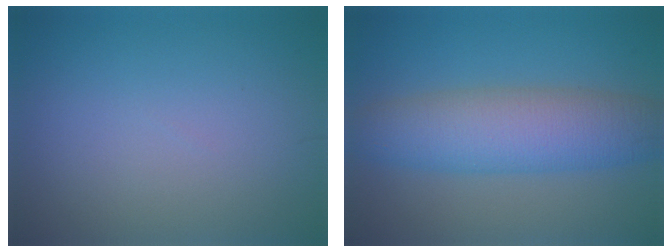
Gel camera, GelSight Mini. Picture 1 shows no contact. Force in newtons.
{"total": 7.1, "press": 7.1, "slide": 0.2}